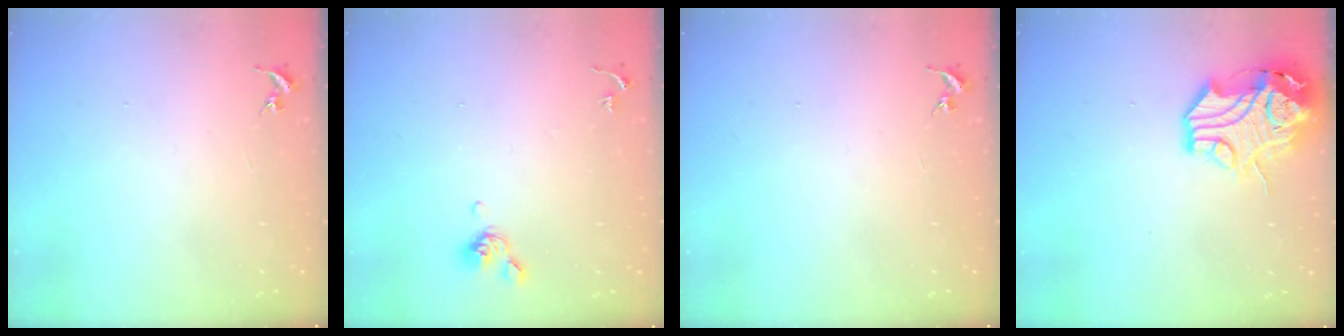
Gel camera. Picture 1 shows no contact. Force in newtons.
{"total": 5.2, "press": 5.1, "slide": 1.1}
{"total": 0.0}
{"total": 15.4, "press": 15.3, "slide": 2.0}